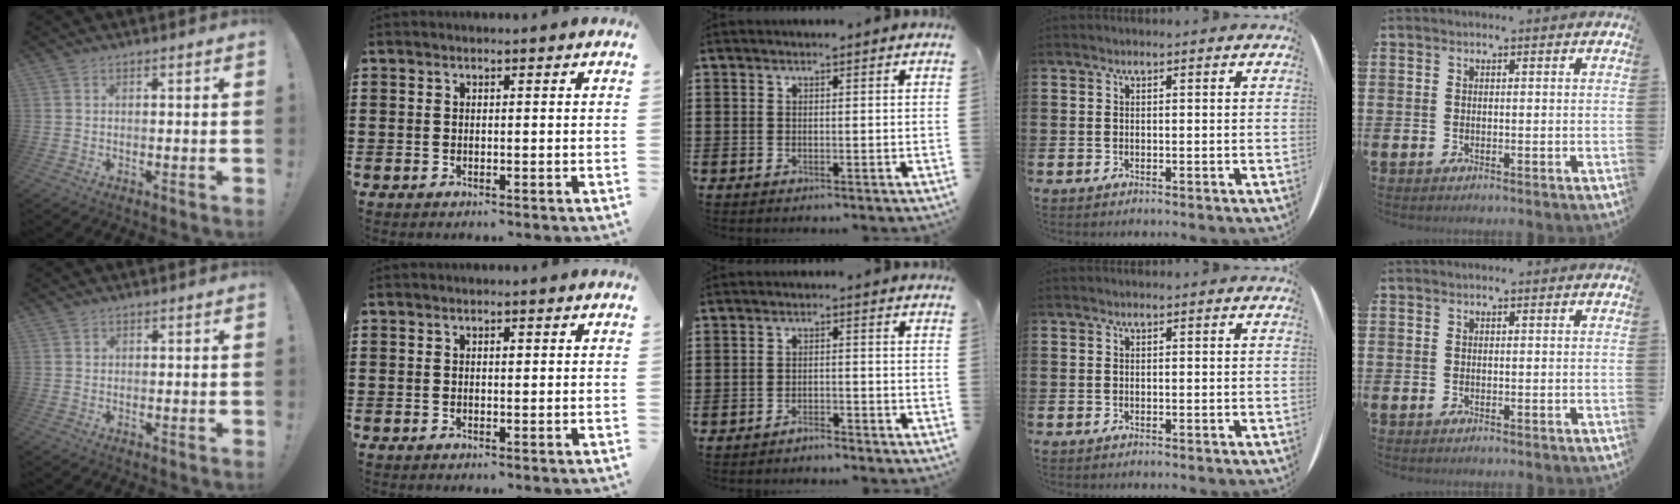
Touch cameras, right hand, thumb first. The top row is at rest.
{"thumb": {"total": 0.6, "force": [0.1, 0.6, 0.0], "torque": [0.002, 0.000, 0.000]}, "index": {"total": 0.6, "force": [0.2, 0.3, 0.5], "torque": [-0.011, 0.001, 0.003]}, "middle": {"total": 1.5, "force": [-1.5, 0.1, 0.4], "torque": [-0.013, -0.001, -0.028]}}